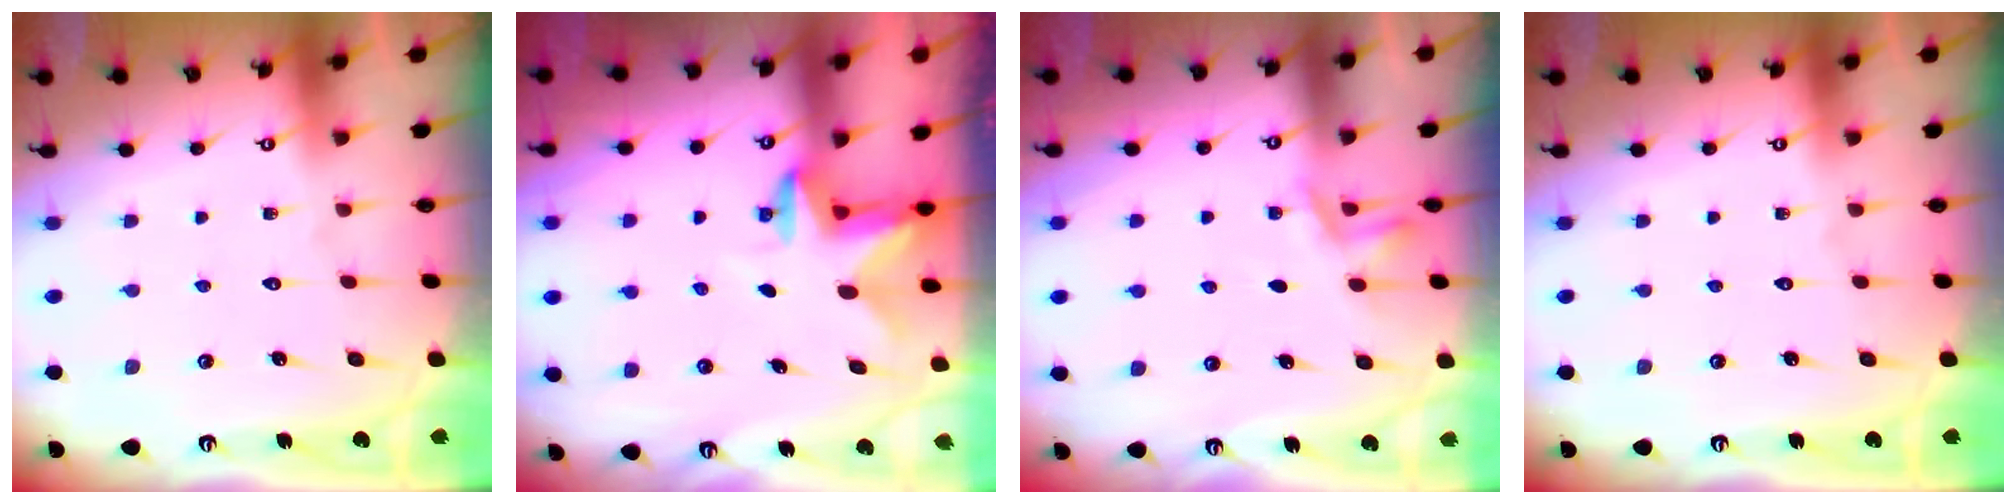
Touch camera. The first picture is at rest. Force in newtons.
{"total": 2.6, "press": 2.6, "slide": 0.5}
{"total": 2.7, "press": 2.3, "slide": 1.5}
{"total": 0.0}